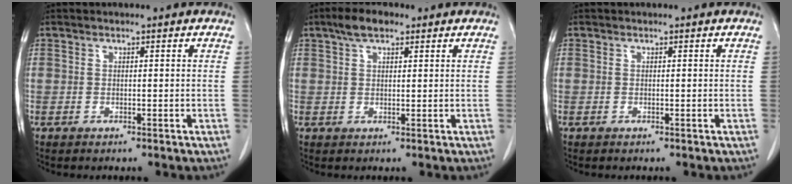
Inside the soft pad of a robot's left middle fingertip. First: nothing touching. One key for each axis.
{"total": 4.1, "fx": 2.6, "fy": 1.7, "fz": 2.6, "tx": -0.054, "ty": 0.013, "tz": 0.047}
{"total": 0.0}